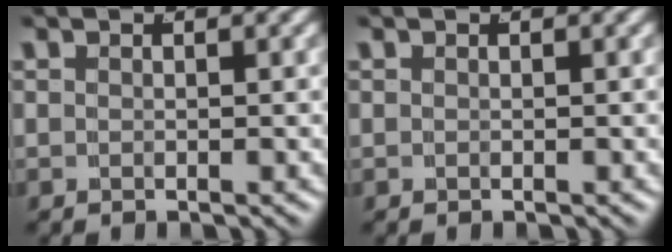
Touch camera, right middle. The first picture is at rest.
{"total": 0.0}